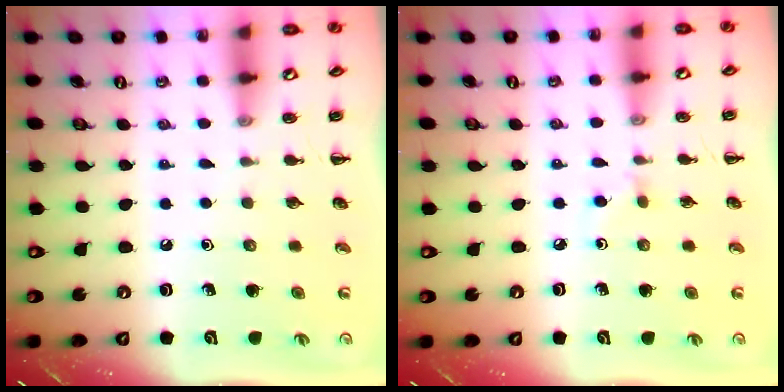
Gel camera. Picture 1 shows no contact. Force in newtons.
{"total": 3.6, "press": 3.3, "slide": 1.4}